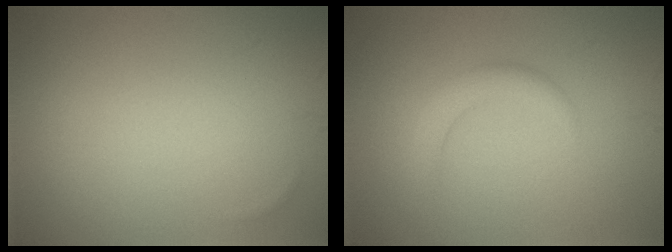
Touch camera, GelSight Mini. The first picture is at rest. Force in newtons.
{"total": 1.9, "press": 1.9, "slide": 0.3}